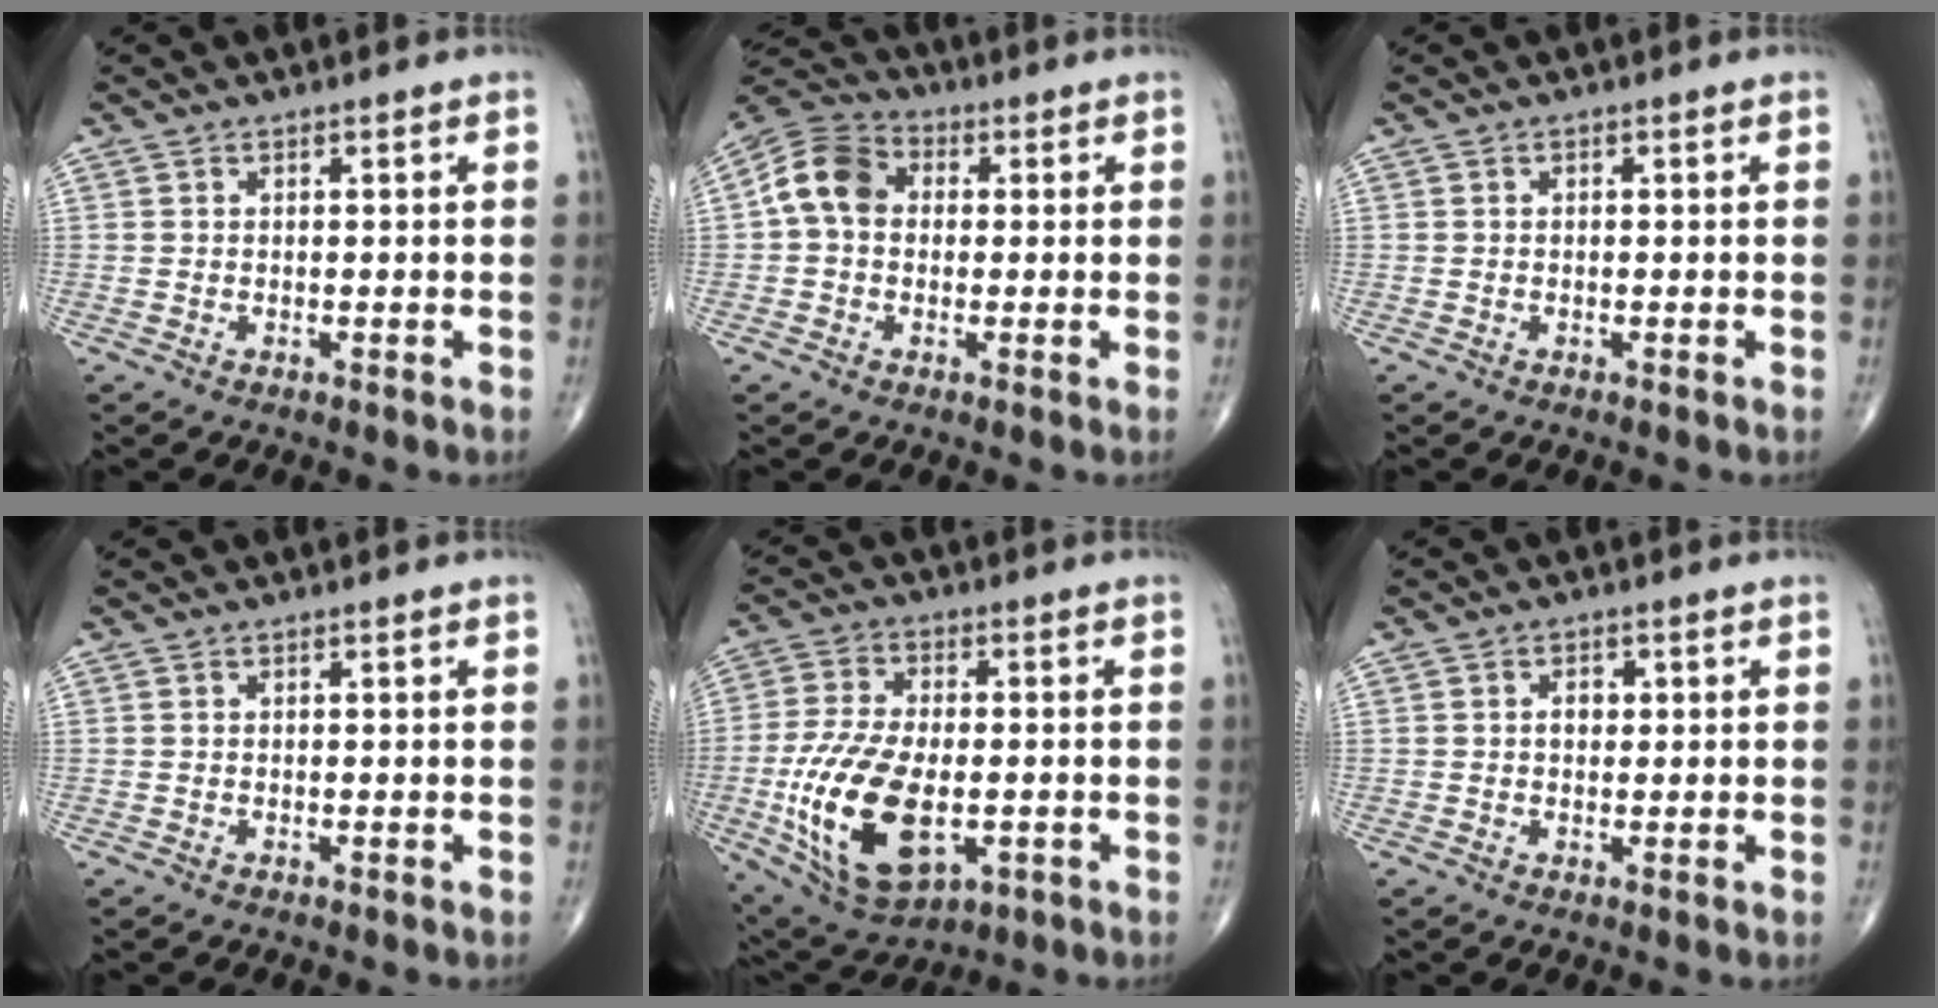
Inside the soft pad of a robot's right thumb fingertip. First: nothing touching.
{"total": 8.8, "force": [0.5, 6.9, 5.5], "torque": [-0.095, 0.027, -0.005]}
{"total": 0.0}
{"total": 0.0}
{"total": 19.1, "force": [-4.1, 10.0, 15.7], "torque": [-0.305, -0.003, -0.056]}
{"total": 1.9, "force": [0.2, 1.4, 1.2], "torque": [-0.009, 0.003, -0.001]}